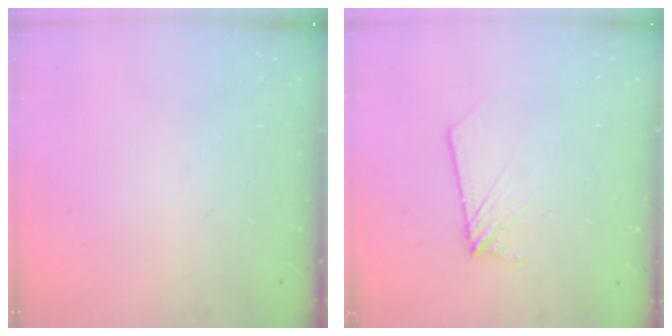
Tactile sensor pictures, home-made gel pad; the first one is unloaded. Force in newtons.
{"total": 2.6, "press": 2.6, "slide": 0.2}